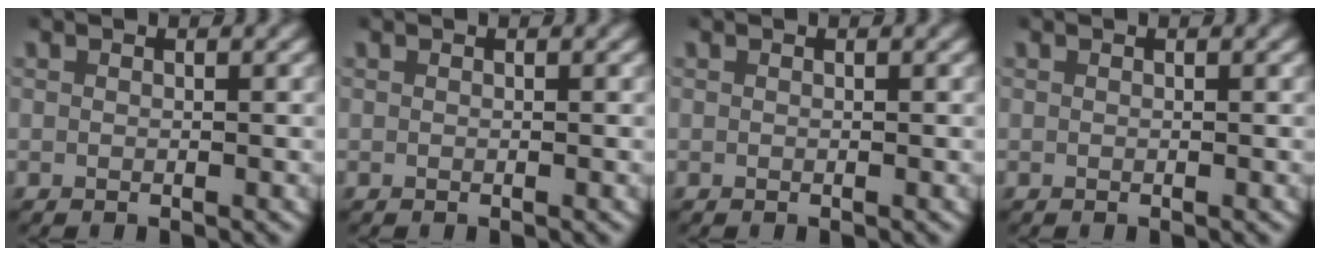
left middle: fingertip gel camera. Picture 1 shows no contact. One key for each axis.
{"total": 0.0}
{"total": 0.0}
{"total": 0.0}